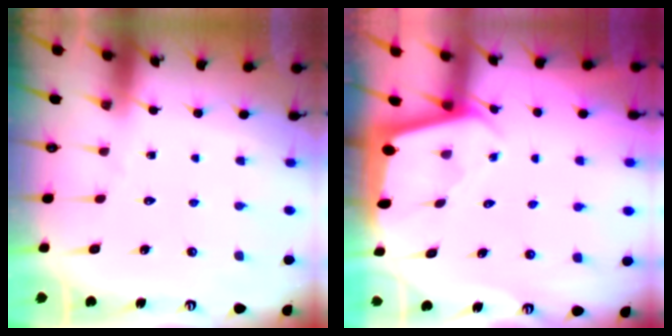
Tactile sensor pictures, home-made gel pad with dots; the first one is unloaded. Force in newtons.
{"total": 2.2, "press": 2.2, "slide": 0.1}